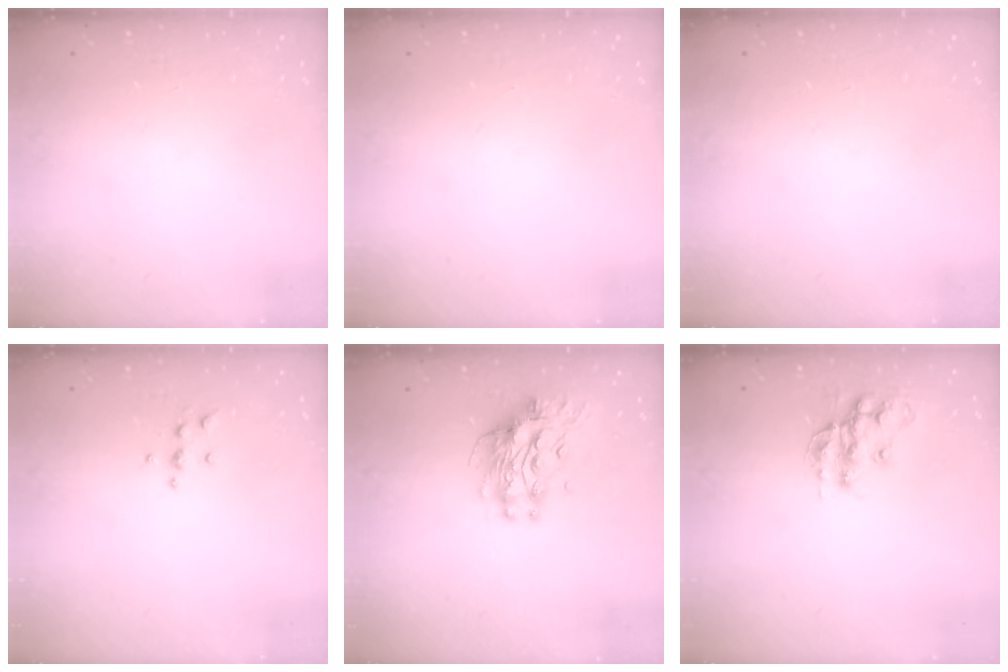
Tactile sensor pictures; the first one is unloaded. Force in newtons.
{"total": 0.0}
{"total": 0.0}
{"total": 4.9, "press": 4.9, "slide": 0.7}
{"total": 11.5, "press": 11.5, "slide": 1.0}
{"total": 13.5, "press": 13.5, "slide": 0.8}